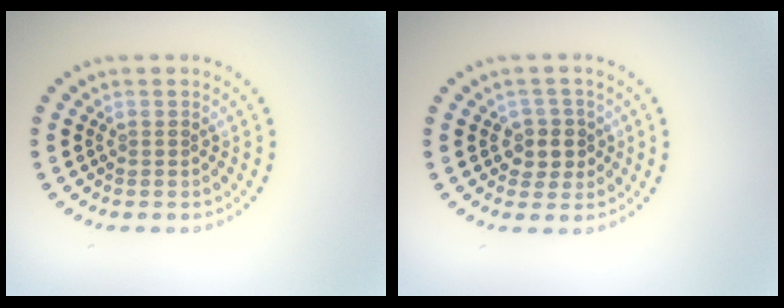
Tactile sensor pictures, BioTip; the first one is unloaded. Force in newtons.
{"total": 2.2, "press": 2.0, "slide": 1.0}